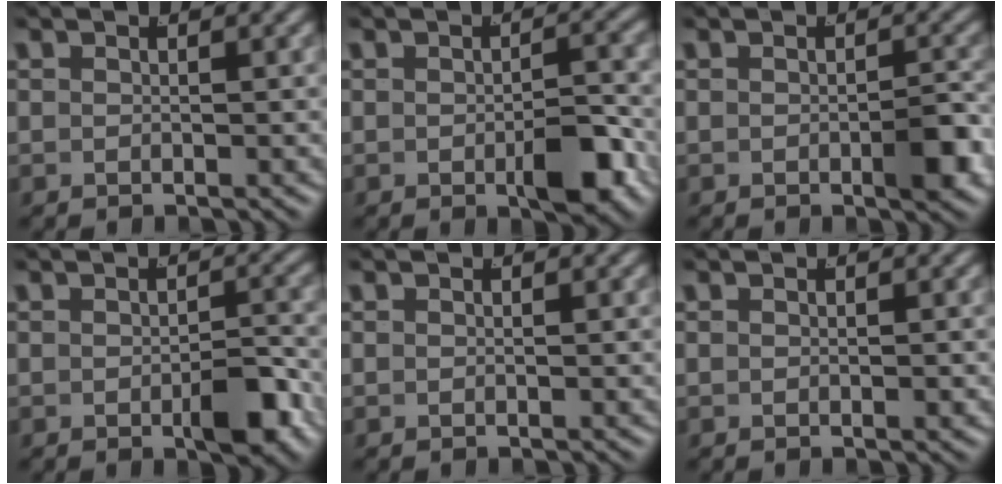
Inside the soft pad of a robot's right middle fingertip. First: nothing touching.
{"total": 3.8, "force": [-1.4, 1.4, 3.2], "torque": [-0.042, -0.006, -0.021]}
{"total": 2.6, "force": [-0.9, 0.9, 2.3], "torque": [-0.034, -0.005, -0.017]}
{"total": 3.3, "force": [-1.4, 1.2, 2.7], "torque": [-0.036, -0.006, -0.023]}
{"total": 0.0}
{"total": 0.0}